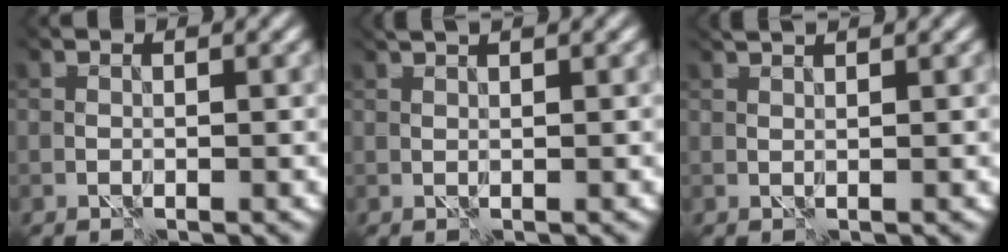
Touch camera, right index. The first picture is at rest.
{"total": 1.6, "force": [1.5, -0.5, 0.3], "torque": [-0.012, 0.002, 0.028]}
{"total": 2.1, "force": [2.0, -0.3, 0.5], "torque": [-0.015, 0.003, 0.032]}